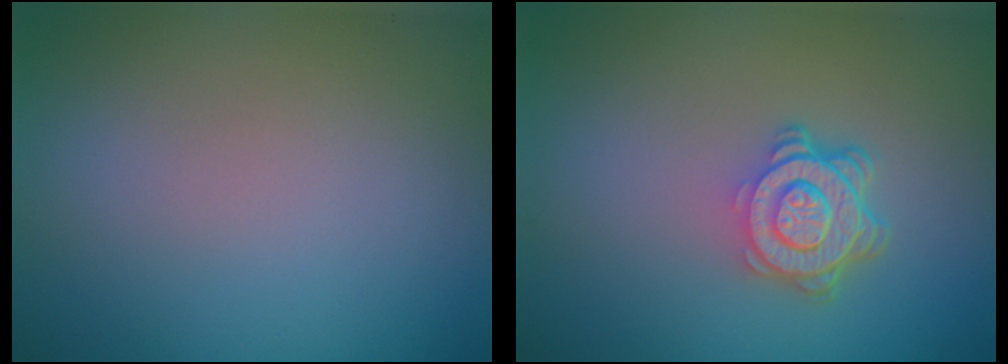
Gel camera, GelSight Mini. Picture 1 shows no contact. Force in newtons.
{"total": 4.6, "press": 3.3, "slide": 3.2}